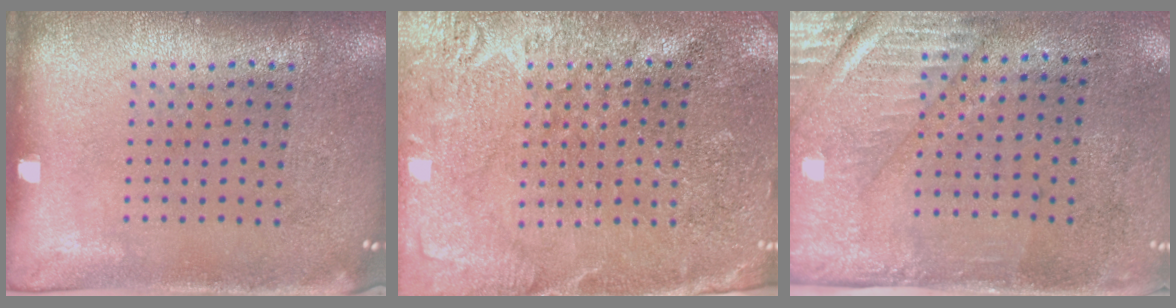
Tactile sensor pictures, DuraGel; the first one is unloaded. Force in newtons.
{"total": 3.1, "press": 3.1, "slide": 0.4}
{"total": 3.0, "press": 2.5, "slide": 1.6}